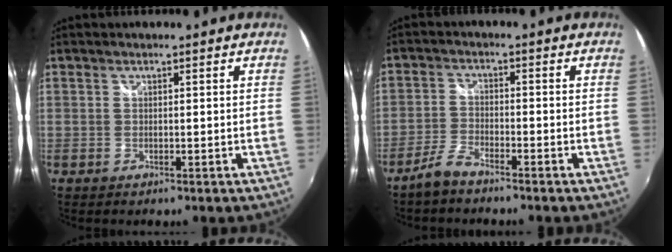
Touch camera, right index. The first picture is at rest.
{"total": 4.2, "force": [-3.5, 0.6, 2.2], "torque": [-0.060, 0.003, -0.073]}